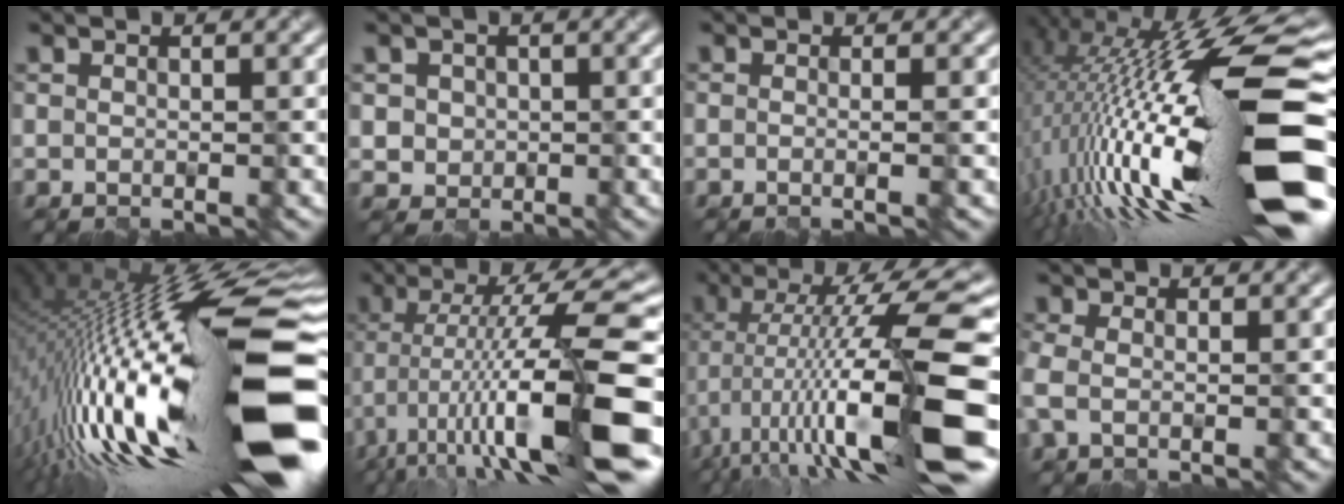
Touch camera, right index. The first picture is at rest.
{"total": 2.3, "force": [0.3, 2.2, 0.6], "torque": [-0.011, 0.004, 0.019]}
{"total": 2.0, "force": [0.0, 1.0, 1.7], "torque": [0.002, -0.002, -0.023]}
{"total": 20.0, "force": [-1.5, 5.1, 19.3], "torque": [-0.319, -0.001, -0.032]}
{"total": 21.6, "force": [-3.2, 5.4, 20.6], "torque": [-0.343, 0.013, -0.076]}
{"total": 14.6, "force": [-4.1, 3.3, 13.7], "torque": [-0.223, 0.015, -0.062]}
{"total": 16.0, "force": [-3.6, 3.4, 15.3], "torque": [-0.255, 0.016, -0.053]}
{"total": 1.6, "force": [-0.3, 1.0, 1.2], "torque": [-0.035, -0.003, -0.009]}